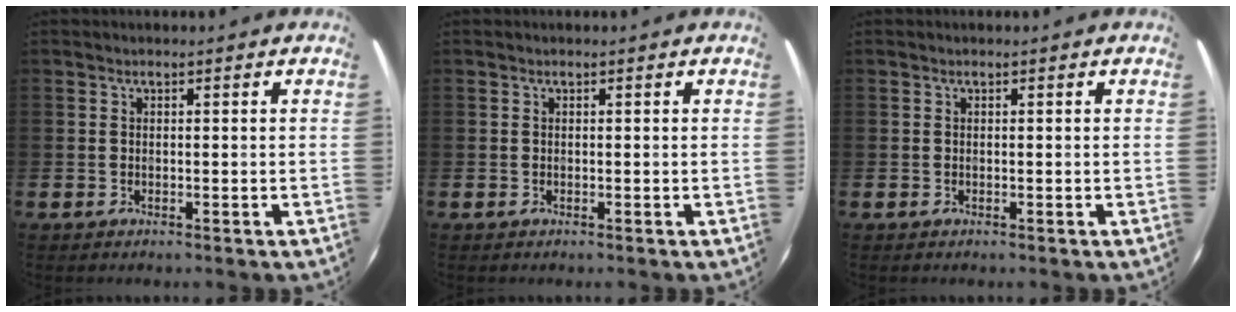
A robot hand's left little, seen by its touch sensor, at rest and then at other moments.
{"total": 0.0}
{"total": 0.0}